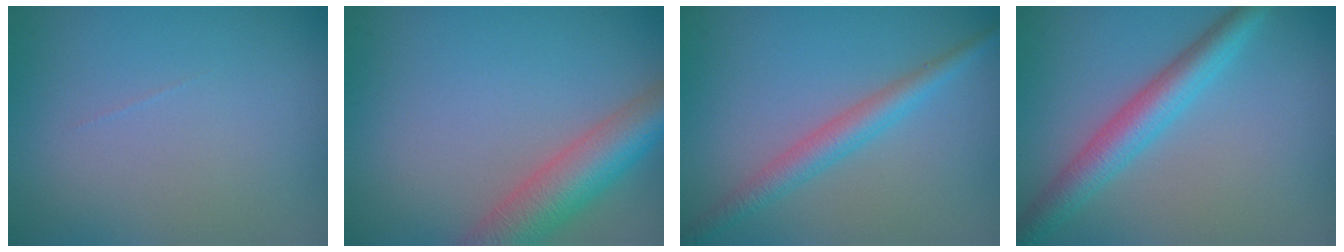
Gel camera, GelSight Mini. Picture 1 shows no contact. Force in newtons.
{"total": 6.0, "press": 6.0, "slide": 0.4}
{"total": 2.9, "press": 2.9, "slide": 0.1}
{"total": 4.2, "press": 4.2, "slide": 0.2}